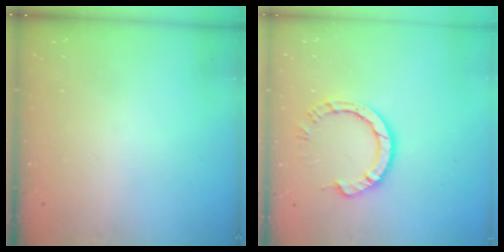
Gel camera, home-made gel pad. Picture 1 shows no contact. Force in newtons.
{"total": 8.3, "press": 8.3, "slide": 0.9}